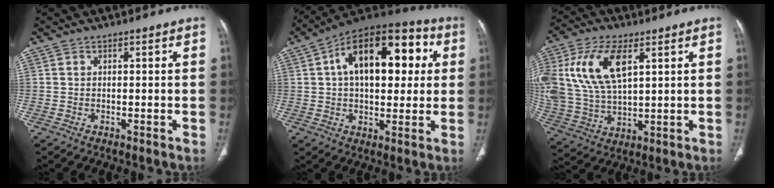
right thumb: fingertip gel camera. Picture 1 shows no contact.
{"total": 21.9, "force": [4.8, 12.1, 17.6], "torque": [-0.230, 0.029, 0.064]}
{"total": 17.2, "force": [5.8, 8.9, 13.5], "torque": [-0.285, -0.006, 0.115]}